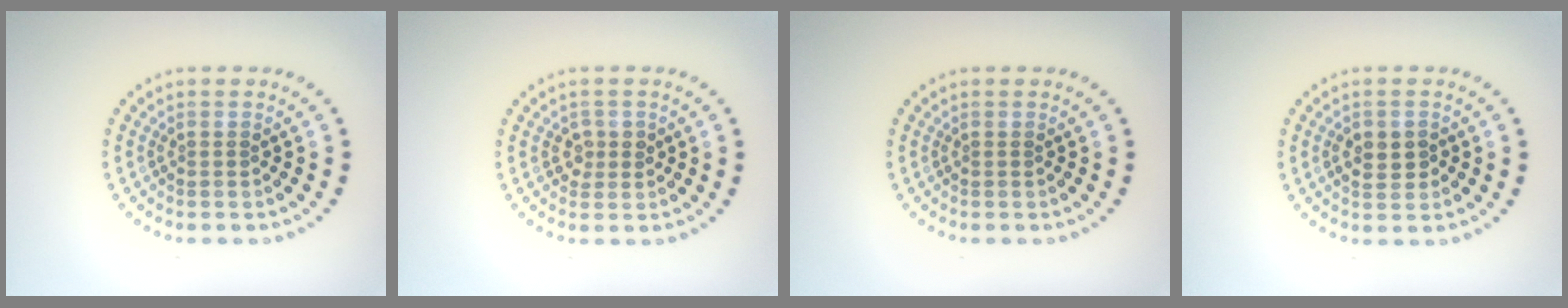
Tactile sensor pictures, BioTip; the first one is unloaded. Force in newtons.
{"total": 1.5, "press": 1.4, "slide": 0.4}
{"total": 0.0}
{"total": 2.3, "press": 2.3, "slide": 0.3}